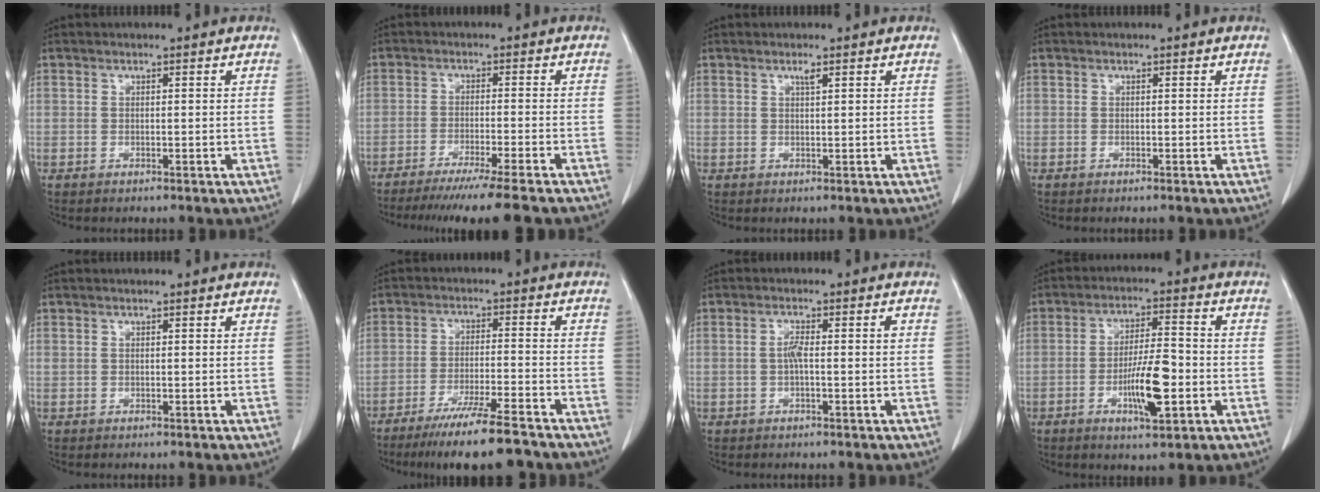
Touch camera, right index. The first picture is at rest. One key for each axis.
{"total": 11.6, "fx": -9.7, "fy": -1.5, "fz": 6.2, "tx": -0.064, "ty": -0.035, "tz": -0.145}
{"total": 1.0, "fx": 0.6, "fy": 0.0, "fz": 0.8, "tx": -0.015, "ty": -0.001, "tz": 0.012}
{"total": 0.0}
{"total": 0.0}
{"total": 11.4, "fx": -9.1, "fy": 0.2, "fz": 6.9, "tx": -0.107, "ty": -0.028, "tz": -0.145}
{"total": 2.7, "fx": -0.3, "fy": 0.3, "fz": 2.6, "tx": -0.051, "ty": 0.008, "tz": -0.003}
{"total": 8.8, "fx": -2.7, "fy": 1.8, "fz": 8.2, "tx": -0.150, "ty": 0.000, "tz": -0.044}